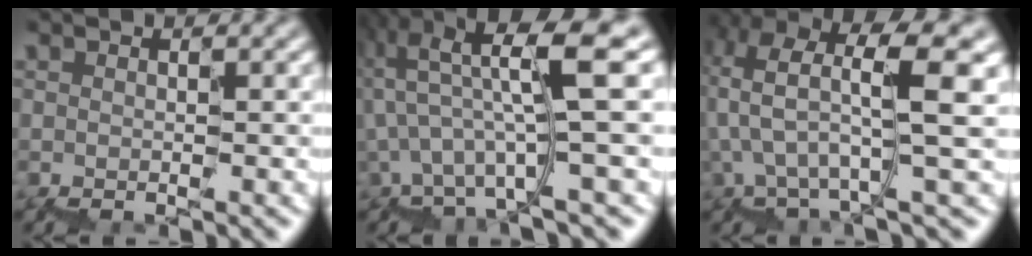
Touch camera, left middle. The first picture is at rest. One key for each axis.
{"total": 7.7, "fx": -0.2, "fy": 1.5, "fz": 7.5, "tx": -0.144, "ty": 0.016, "tz": -0.002}
{"total": 7.6, "fx": 1.5, "fy": 2.1, "fz": 7.2, "tx": -0.146, "ty": 0.017, "tz": 0.030}